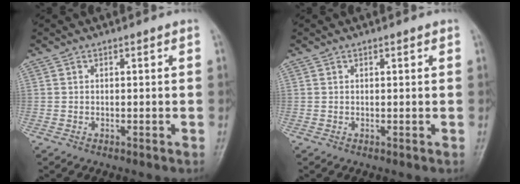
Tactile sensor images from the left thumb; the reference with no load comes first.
{"total": 0.7, "force": [0.3, 0.2, 0.6], "torque": [-0.009, 0.000, 0.003]}